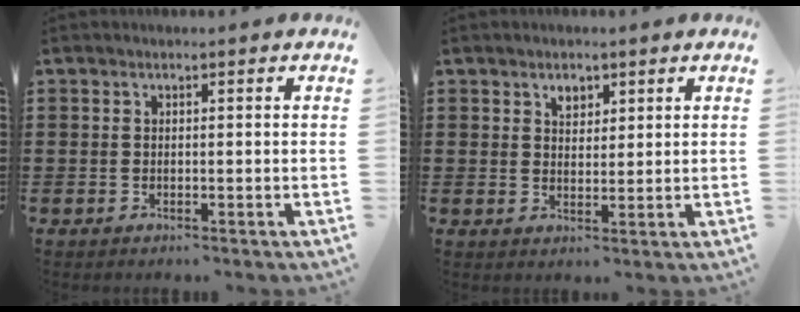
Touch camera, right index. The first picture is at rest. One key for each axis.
{"total": 2.4, "fx": 1.5, "fy": 1.5, "fz": 1.0, "tx": -0.017, "ty": 0.002, "tz": 0.026}